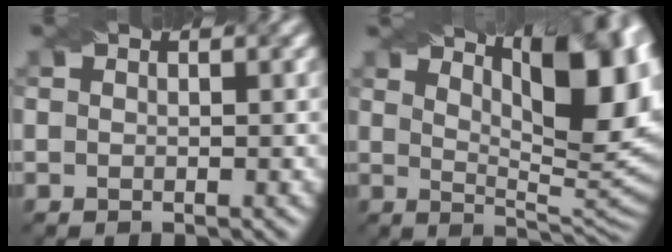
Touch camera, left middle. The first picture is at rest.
{"total": 13.1, "force": [6.3, 4.6, 10.5], "torque": [-0.115, 0.020, 0.083]}